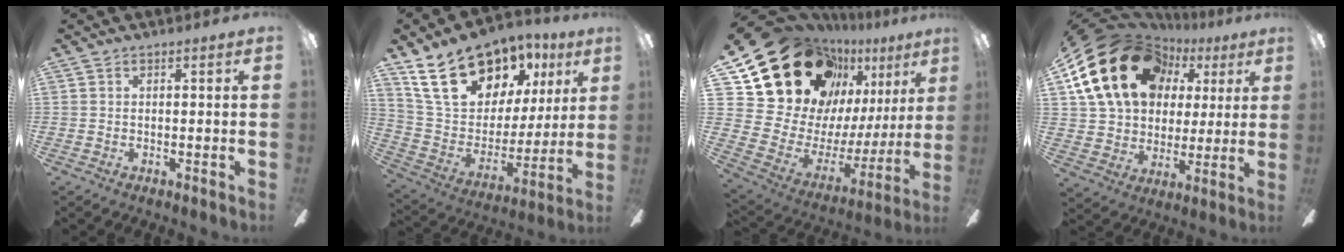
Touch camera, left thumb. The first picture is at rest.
{"total": 22.3, "force": [14.9, 12.9, 10.5], "torque": [-0.188, -0.080, 0.280]}
{"total": 26.7, "force": [16.3, 17.1, 12.5], "torque": [-0.201, -0.127, 0.331]}
{"total": 25.5, "force": [11.4, 18.1, 13.8], "torque": [-0.256, -0.041, 0.223]}